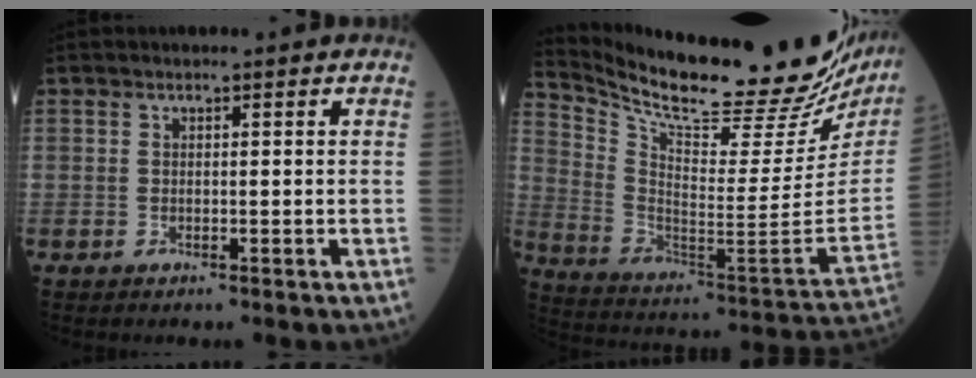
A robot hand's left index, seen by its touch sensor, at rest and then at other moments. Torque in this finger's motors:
{"motor_torque": [-0.18, -0.65, 0.14, 0.02]}